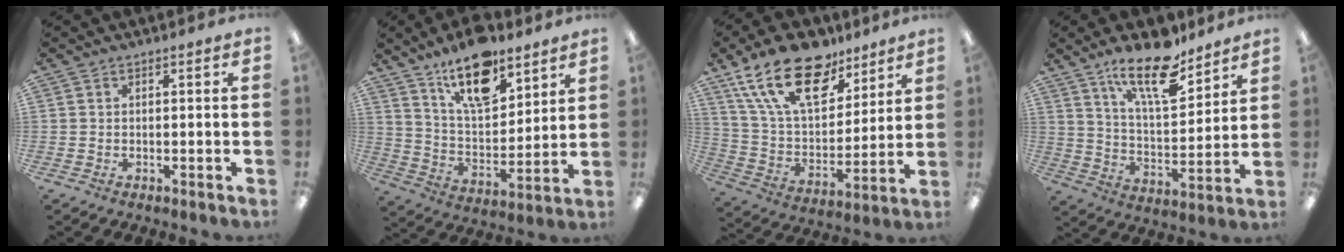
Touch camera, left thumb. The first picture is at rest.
{"total": 17.0, "force": [12.2, 7.1, 9.5], "torque": [-0.160, -0.064, 0.211]}
{"total": 22.1, "force": [14.3, 11.2, 12.6], "torque": [-0.231, -0.078, 0.256]}
{"total": 16.5, "force": [12.0, 5.6, 9.9], "torque": [-0.163, -0.065, 0.203]}